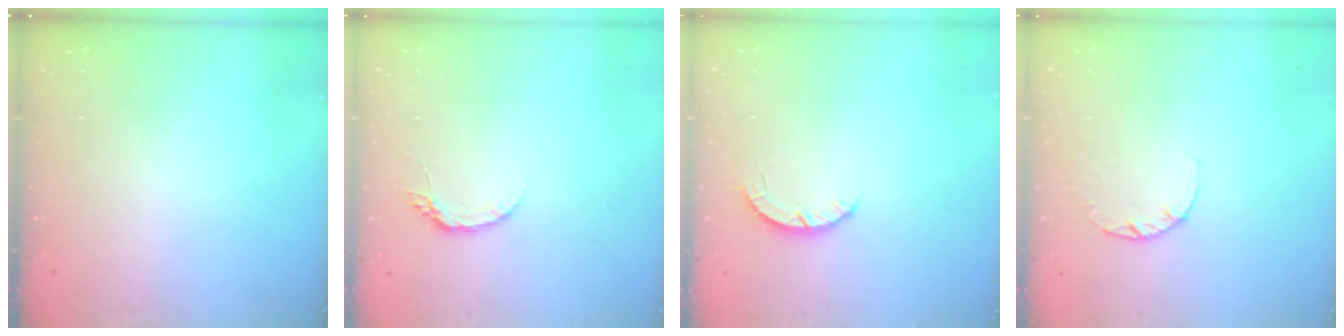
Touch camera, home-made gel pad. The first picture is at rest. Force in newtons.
{"total": 4.9, "press": 4.8, "slide": 0.7}
{"total": 2.8, "press": 2.8, "slide": 0.4}
{"total": 2.6, "press": 2.5, "slide": 0.4}